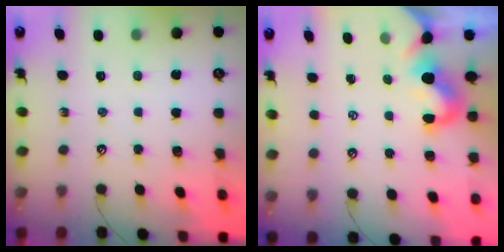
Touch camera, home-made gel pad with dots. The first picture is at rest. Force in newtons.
{"total": 0.0}